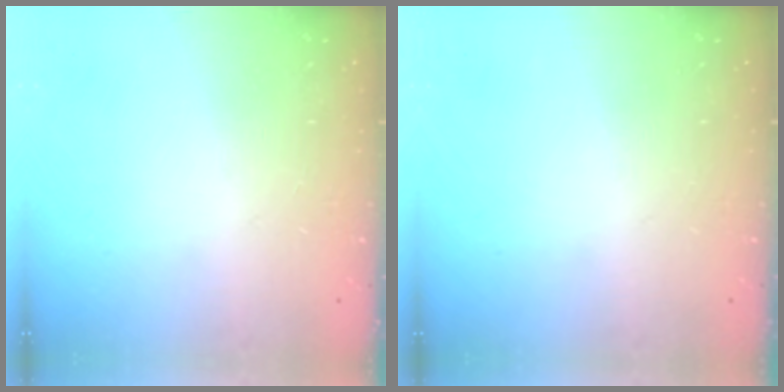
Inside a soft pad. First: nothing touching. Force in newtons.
{"total": 0.0}